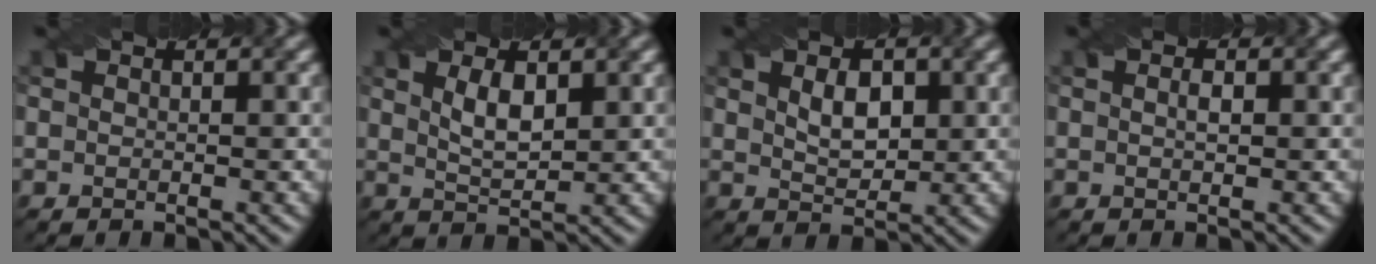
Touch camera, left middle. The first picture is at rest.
{"total": 3.0, "force": [1.2, 1.2, 2.5], "torque": [-0.054, 0.000, 0.026]}
{"total": 3.2, "force": [0.9, 1.8, 2.5], "torque": [-0.046, 0.002, 0.018]}
{"total": 1.0, "force": [0.1, 0.3, 0.9], "torque": [-0.017, 0.002, 0.004]}